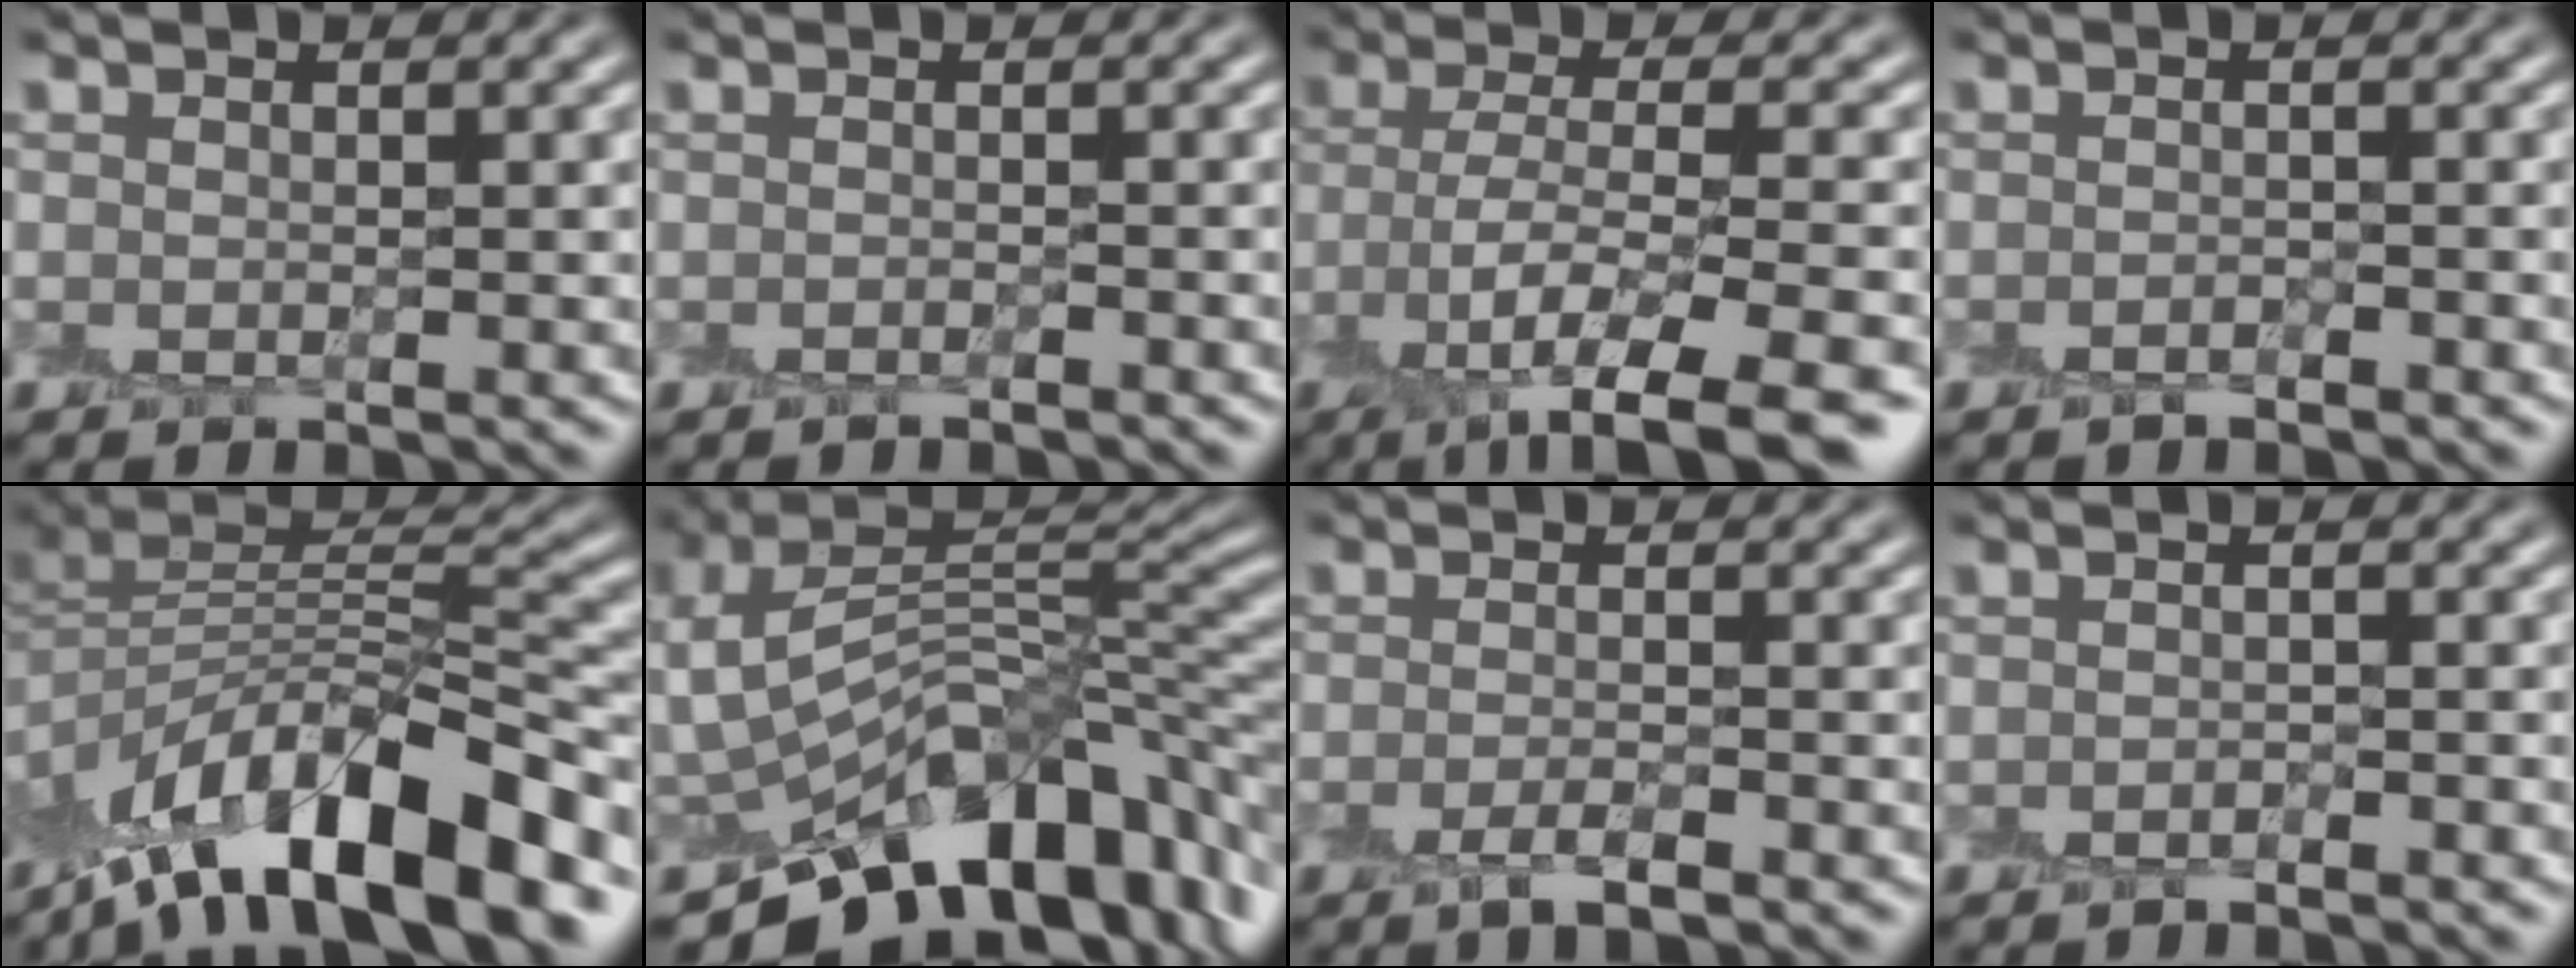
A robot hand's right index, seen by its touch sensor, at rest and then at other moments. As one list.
[{"total": 0.7, "force": [-0.6, -0.1, 0.3], "torque": [-0.004, -0.003, -0.013]}, {"total": 9.3, "force": [-4.8, 2.3, 7.6], "torque": [-0.128, -0.009, -0.084]}, {"total": 0.8, "force": [-0.6, 0.0, 0.4], "torque": [-0.006, 0.000, -0.012]}, {"total": 12.7, "force": [-7.1, 4.6, 9.5], "torque": [-0.143, 0.024, -0.126]}, {"total": 11.6, "force": [-5.2, 7.1, 7.6], "torque": [-0.121, 0.009, -0.089]}, {"total": 2.2, "force": [-1.2, 0.4, 1.8], "torque": [-0.032, 0.000, -0.025]}, {"total": 0.6, "force": [-0.5, 0.0, 0.4], "torque": [-0.004, 0.001, -0.008]}]